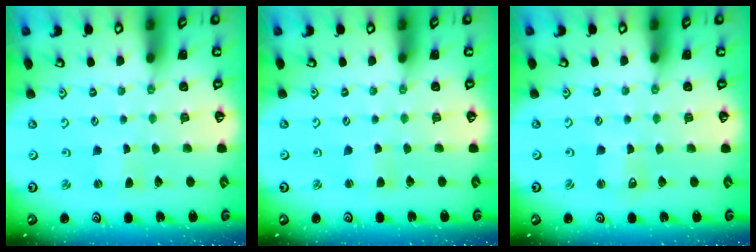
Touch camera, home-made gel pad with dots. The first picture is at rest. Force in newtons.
{"total": 2.7, "press": 2.7, "slide": 0.3}
{"total": 2.3, "press": 2.3, "slide": 0.3}